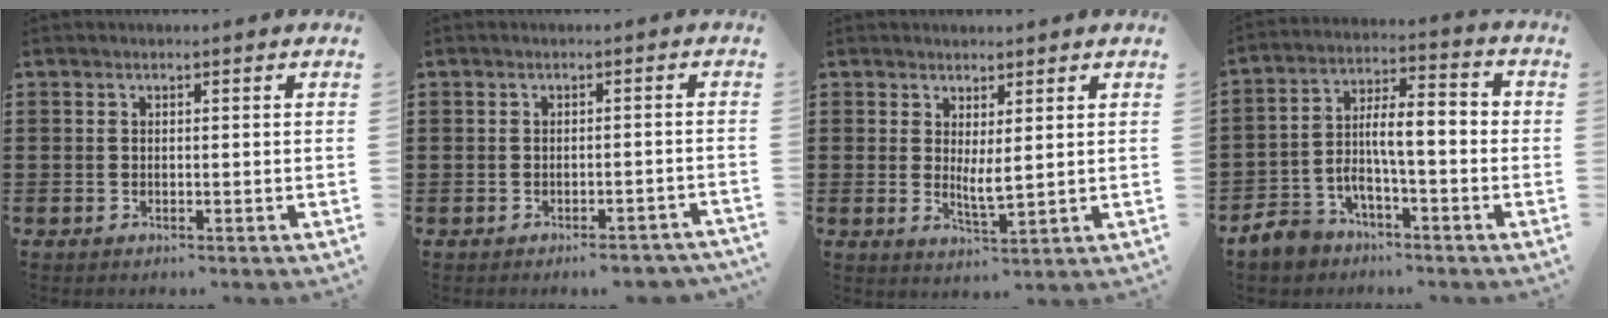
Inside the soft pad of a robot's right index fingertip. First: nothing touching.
{"total": 2.3, "force": [-2.2, 0.5, 0.4], "torque": [-0.011, 0.001, -0.045]}
{"total": 3.2, "force": [1.2, 0.7, 2.9], "torque": [-0.049, -0.006, 0.021]}
{"total": 6.5, "force": [-2.4, 2.8, 5.4], "torque": [-0.114, -0.008, -0.052]}